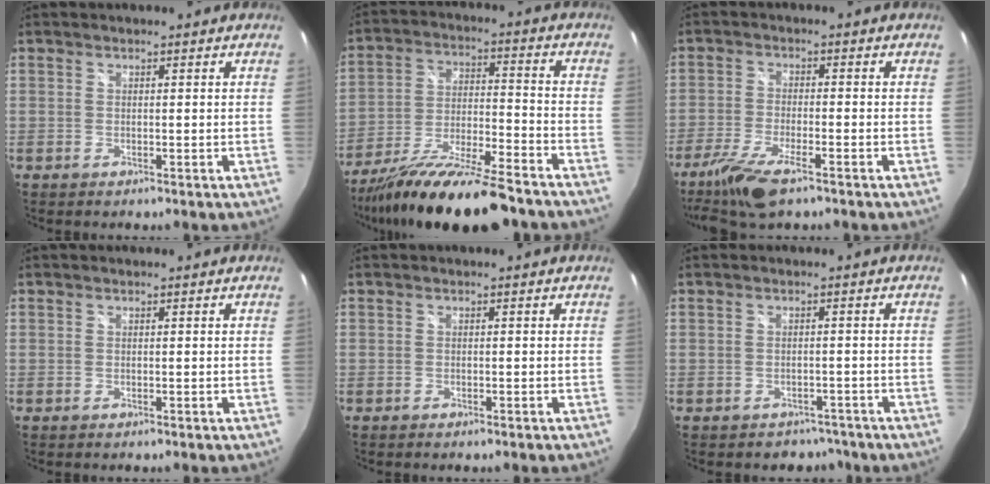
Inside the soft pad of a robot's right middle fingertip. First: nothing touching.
{"total": 19.6, "force": [-16.1, 2.5, 10.9], "torque": [-0.210, -0.043, -0.267]}
{"total": 10.0, "force": [-6.9, 2.4, 6.8], "torque": [-0.159, -0.032, -0.133]}
{"total": 0.0}
{"total": 0.6, "force": [-0.5, 0.2, 0.2], "torque": [-0.005, -0.003, -0.010]}
{"total": 4.6, "force": [-3.8, 2.7, 0.3], "torque": [-0.005, 0.004, -0.048]}